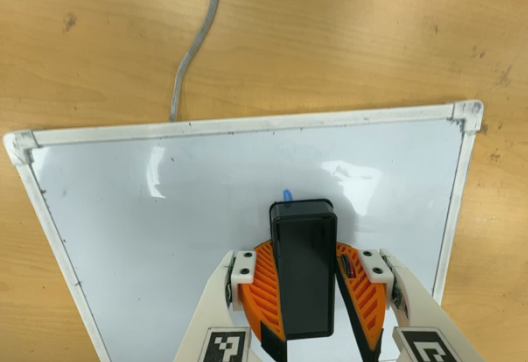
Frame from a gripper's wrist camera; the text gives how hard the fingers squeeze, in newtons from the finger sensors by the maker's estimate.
{"total": 12.9, "left": 14.4, "right": 11.4}